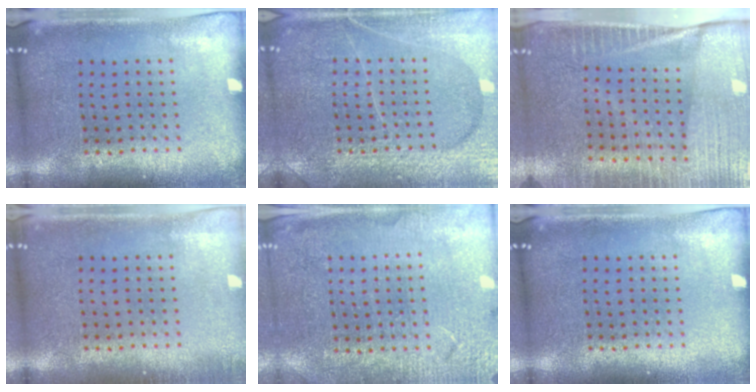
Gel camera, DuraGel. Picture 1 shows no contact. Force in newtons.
{"total": 6.1, "press": 6.0, "slide": 0.9}
{"total": 4.2, "press": 3.6, "slide": 2.1}
{"total": 0.9, "press": 0.8, "slide": 0.3}
{"total": 2.8, "press": 2.8, "slide": 0.1}
{"total": 0.0}